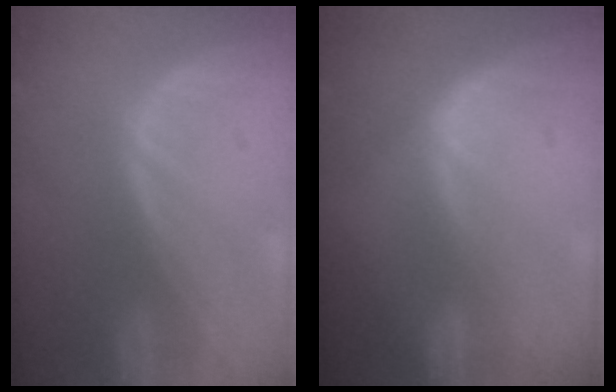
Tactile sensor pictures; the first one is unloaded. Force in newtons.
{"total": 1.5, "press": 1.0, "slide": 1.1}